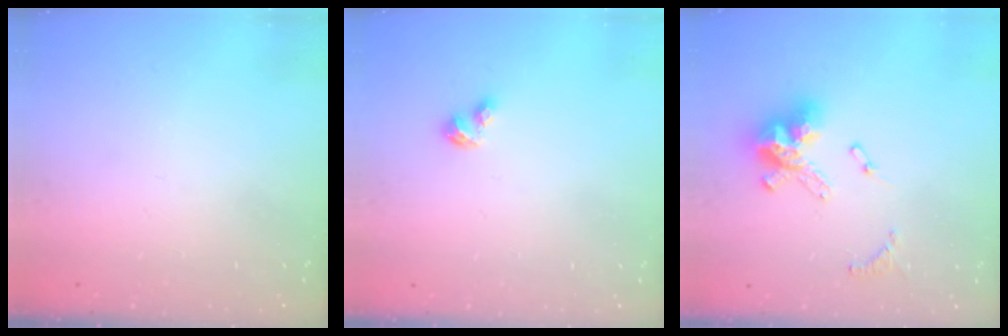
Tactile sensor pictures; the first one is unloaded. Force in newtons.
{"total": 3.1, "press": 3.0, "slide": 0.5}
{"total": 13.4, "press": 13.4, "slide": 1.3}